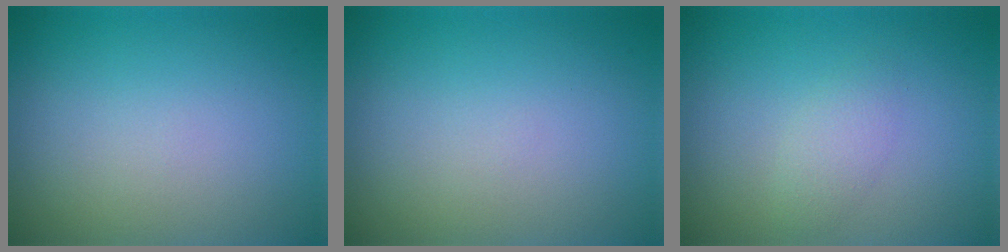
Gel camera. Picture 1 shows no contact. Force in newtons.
{"total": 0.0}
{"total": 1.5, "press": 1.5, "slide": 0.0}